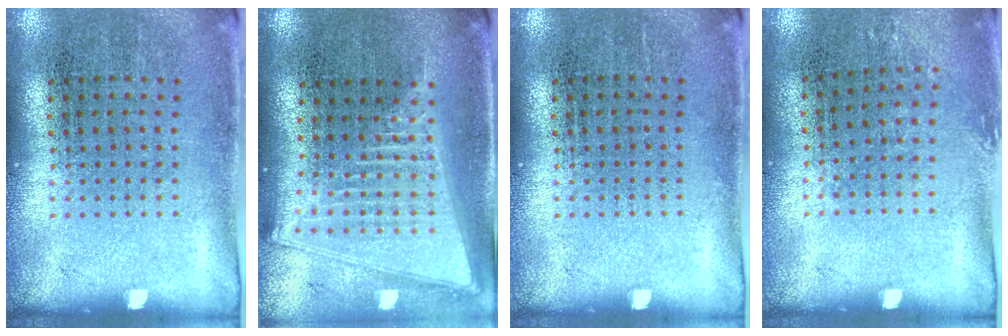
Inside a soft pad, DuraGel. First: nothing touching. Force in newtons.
{"total": 2.1, "press": 1.8, "slide": 1.1}
{"total": 0.0}
{"total": 0.7, "press": 0.7, "slide": 0.2}